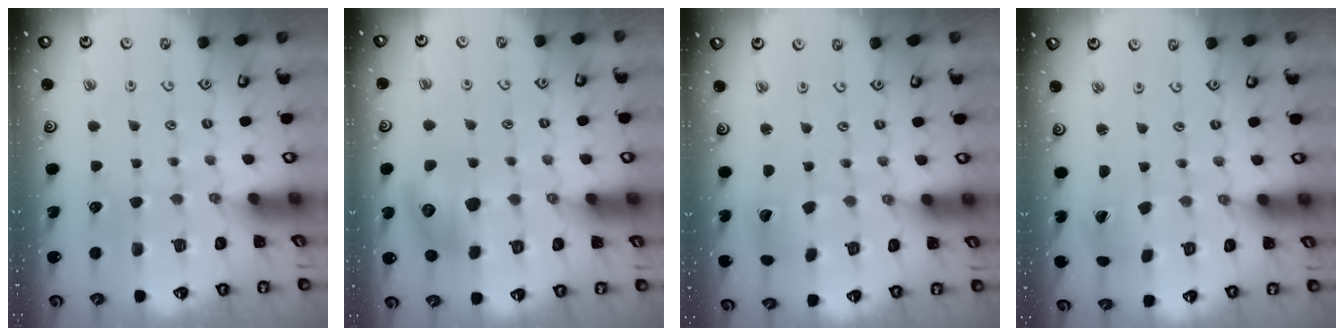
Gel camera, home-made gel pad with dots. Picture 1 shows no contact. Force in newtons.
{"total": 10.7, "press": 10.7, "slide": 0.7}
{"total": 2.8, "press": 2.8, "slide": 0.3}
{"total": 1.3, "press": 1.3, "slide": 0.3}